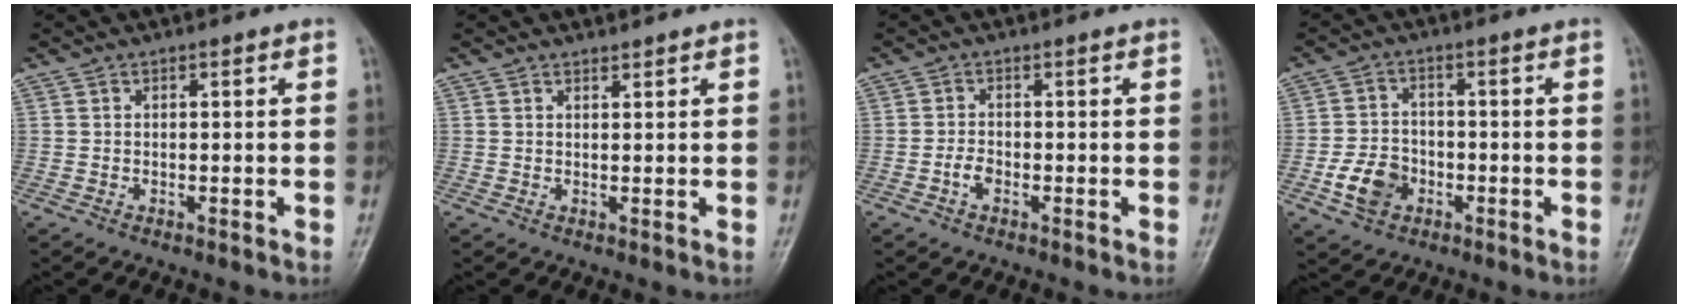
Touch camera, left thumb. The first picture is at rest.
{"total": 0.9, "force": [0.9, 0.2, 0.0], "torque": [0.001, -0.009, 0.014]}
{"total": 1.9, "force": [-0.8, 1.2, 1.2], "torque": [-0.022, 0.007, -0.018]}
{"total": 6.7, "force": [-2.4, 5.2, 3.4], "torque": [-0.049, 0.012, -0.043]}